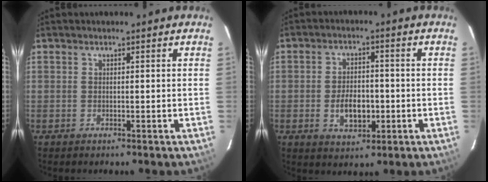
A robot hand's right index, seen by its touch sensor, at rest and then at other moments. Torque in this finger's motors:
{"motor_torque": [0.09, 0.06, 0.09, 0.06]}